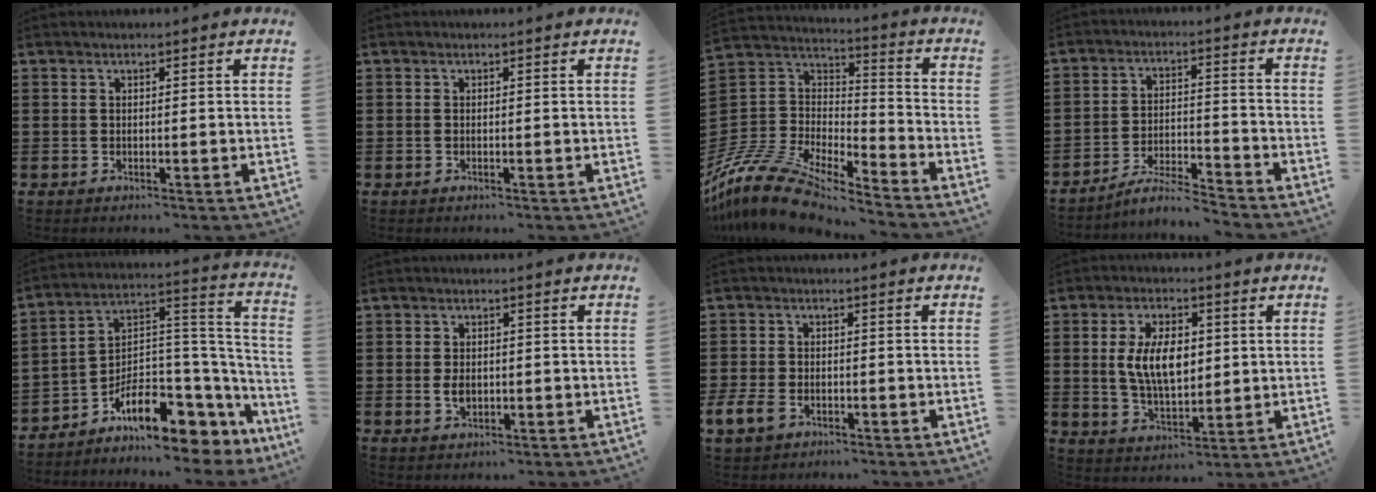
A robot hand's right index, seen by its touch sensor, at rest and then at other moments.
{"total": 0.0}
{"total": 11.9, "force": [-10.7, 2.6, 4.4], "torque": [-0.115, 0.010, -0.221]}
{"total": 5.6, "force": [-5.3, 0.1, 1.9], "torque": [-0.046, -0.006, -0.106]}
{"total": 9.5, "force": [-5.4, 5.1, 5.9], "torque": [-0.104, -0.009, -0.096]}
{"total": 2.4, "force": [-0.3, 1.6, 1.8], "torque": [-0.042, 0.000, -0.006]}
{"total": 3.5, "force": [-1.8, 2.1, 2.1], "torque": [-0.064, -0.006, -0.041]}
{"total": 8.7, "force": [1.1, 4.6, 7.3], "torque": [-0.150, 0.005, 0.015]}